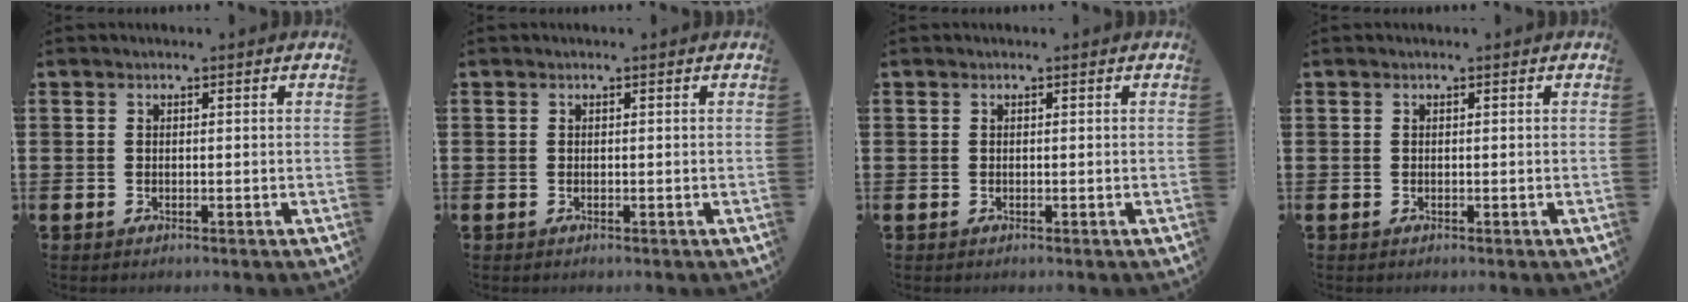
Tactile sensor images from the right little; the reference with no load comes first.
{"total": 0.0}
{"total": 0.0}
{"total": 0.0}